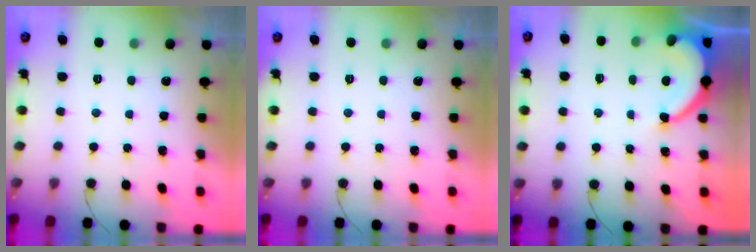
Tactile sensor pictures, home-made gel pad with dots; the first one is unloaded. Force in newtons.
{"total": 0.0}
{"total": 6.7, "press": 6.7, "slide": 0.6}